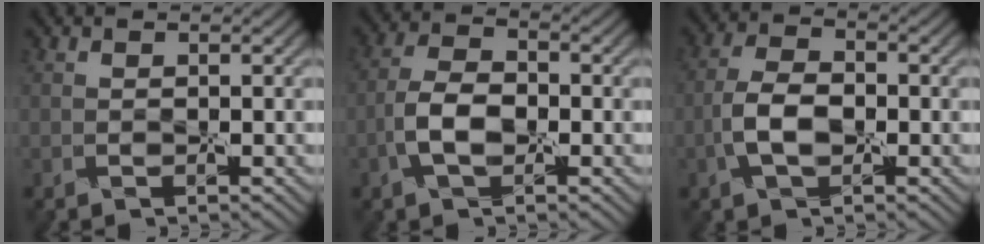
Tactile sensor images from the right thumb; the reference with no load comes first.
{"total": 4.4, "force": [-1.8, 2.2, 3.4], "torque": [-0.068, 0.014, -0.046]}
{"total": 4.5, "force": [-1.6, 2.2, 3.6], "torque": [-0.072, 0.014, -0.040]}